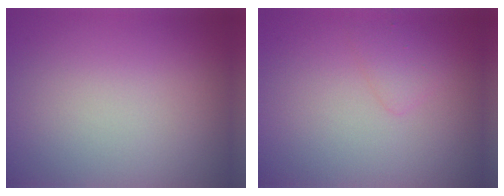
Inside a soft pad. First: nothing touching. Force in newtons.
{"total": 1.3, "press": 1.3, "slide": 0.1}